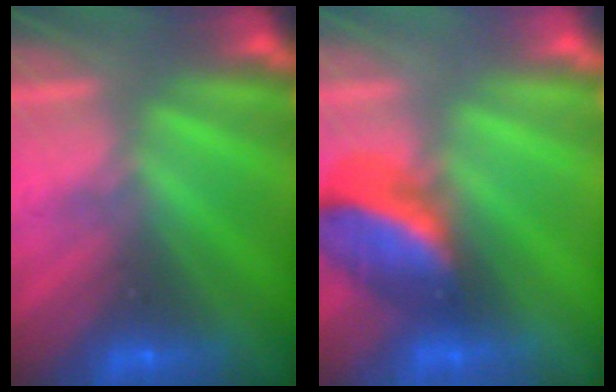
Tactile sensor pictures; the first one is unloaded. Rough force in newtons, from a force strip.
{"total": 2.5}